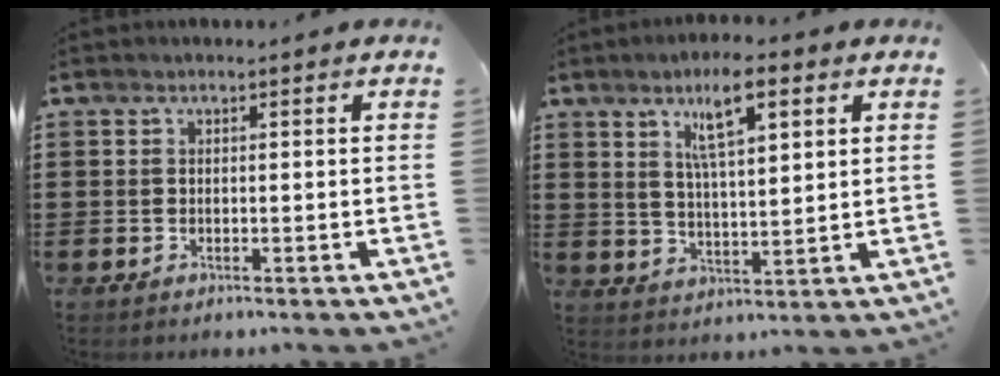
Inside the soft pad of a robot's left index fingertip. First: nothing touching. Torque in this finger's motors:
{"motor_torque": [0.42, -0.28, 0.36, 0.16]}